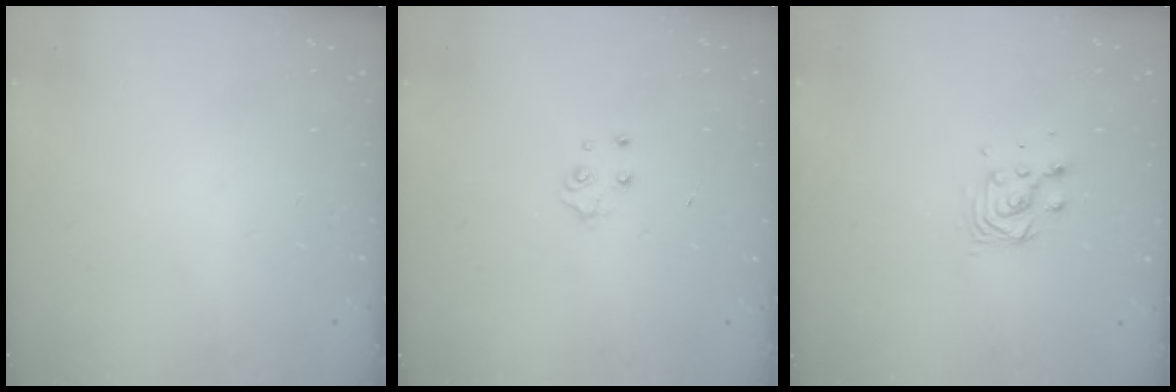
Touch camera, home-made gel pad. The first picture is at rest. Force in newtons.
{"total": 4.0, "press": 4.0, "slide": 0.5}
{"total": 5.2, "press": 5.2, "slide": 0.3}